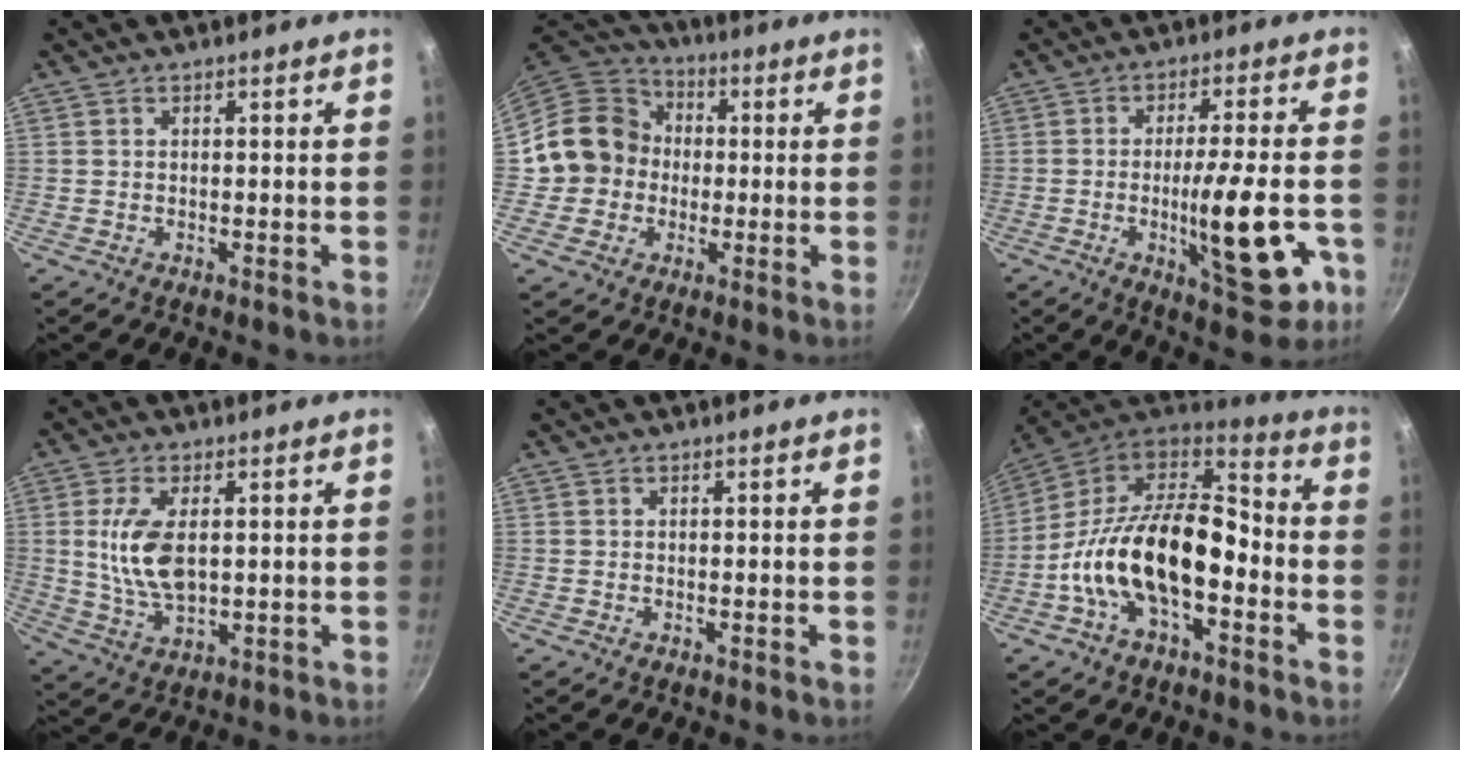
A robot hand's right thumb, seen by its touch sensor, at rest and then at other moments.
{"total": 12.6, "force": [-0.4, 11.7, 4.5], "torque": [-0.046, 0.031, -0.022]}
{"total": 15.9, "force": [-4.6, 4.3, 14.6], "torque": [-0.198, 0.009, -0.062]}
{"total": 10.2, "force": [1.4, 5.4, 8.6], "torque": [-0.166, -0.011, 0.033]}
{"total": 0.0}
{"total": 21.4, "force": [-5.1, 11.8, 17.1], "torque": [-0.290, 0.056, -0.104]}